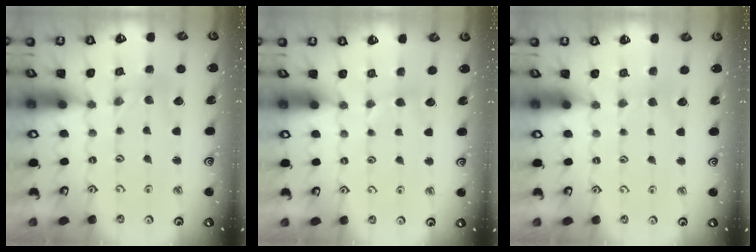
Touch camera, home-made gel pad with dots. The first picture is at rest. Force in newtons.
{"total": 2.4, "press": 2.4, "slide": 0.4}
{"total": 2.0, "press": 2.0, "slide": 0.3}